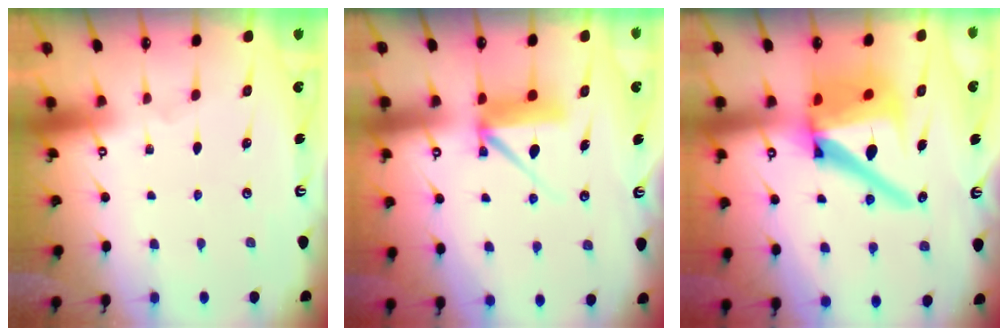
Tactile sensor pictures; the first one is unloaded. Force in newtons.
{"total": 9.2, "press": 9.1, "slide": 0.8}
{"total": 20.2, "press": 20.0, "slide": 2.6}